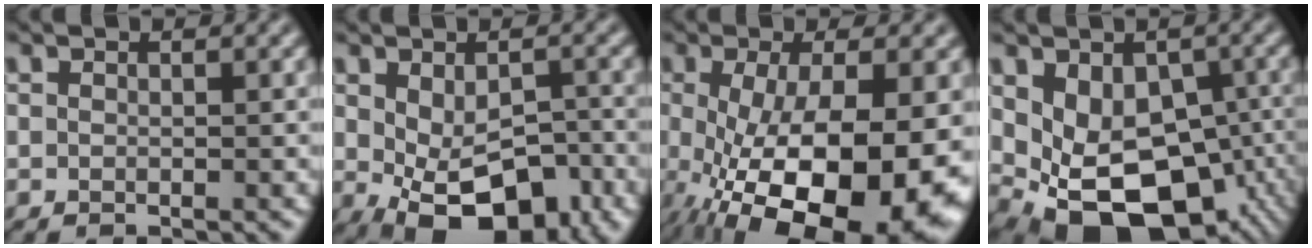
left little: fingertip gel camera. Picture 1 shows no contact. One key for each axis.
{"total": 8.6, "fx": -2.8, "fy": 4.7, "fz": 6.6, "tx": -0.120, "ty": -0.025, "tz": -0.032}
{"total": 15.8, "fx": -4.8, "fy": 6.2, "fz": 13.7, "tx": -0.221, "ty": -0.038, "tz": -0.057}
{"total": 12.8, "fx": -3.6, "fy": 8.7, "fz": 8.7, "tx": -0.120, "ty": -0.027, "tz": -0.034}